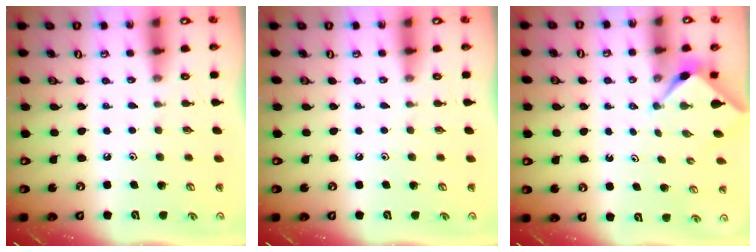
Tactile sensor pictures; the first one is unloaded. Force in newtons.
{"total": 0.0}
{"total": 2.3, "press": 2.2, "slide": 0.3}